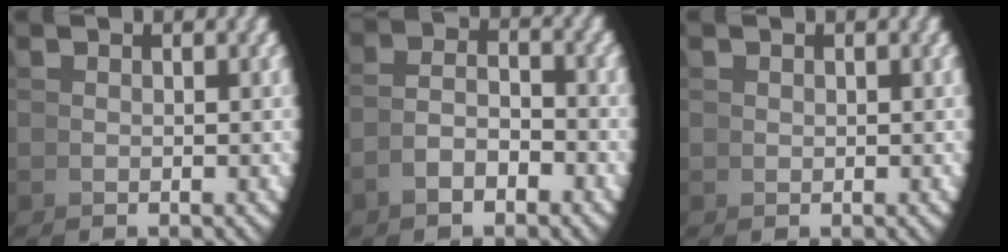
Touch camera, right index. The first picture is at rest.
{"total": 2.8, "force": [-1.1, 1.2, 2.2], "torque": [-0.032, -0.003, -0.020]}
{"total": 0.6, "force": [0.6, -0.1, 0.0], "torque": [-0.004, -0.002, 0.014]}